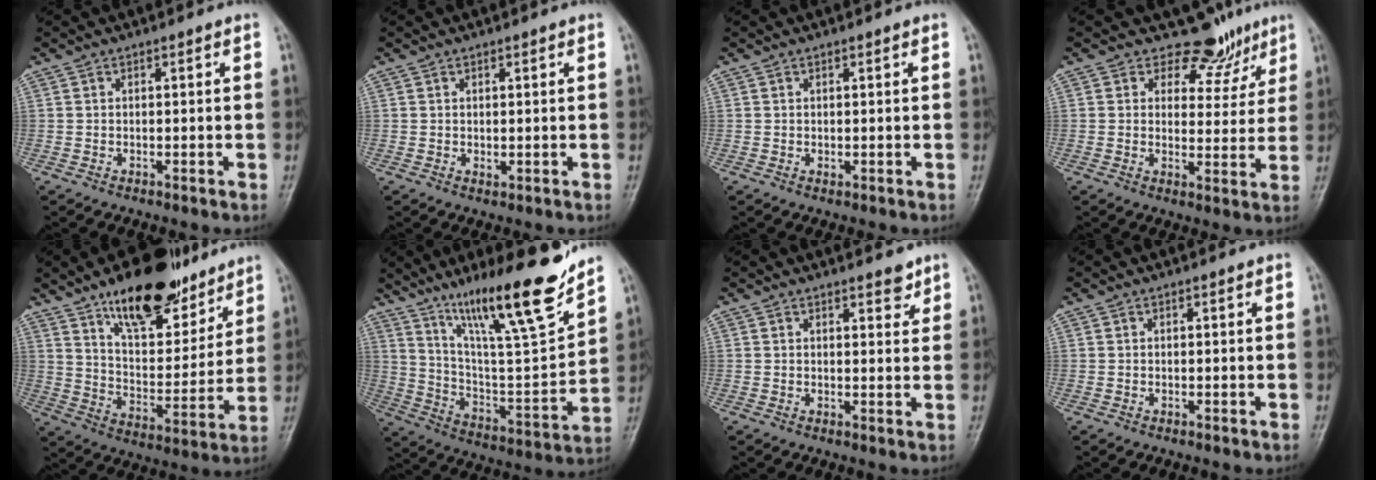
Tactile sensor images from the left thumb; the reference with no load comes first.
{"total": 1.0, "force": [0.5, 0.5, 0.7], "torque": [-0.009, -0.005, 0.010]}
{"total": 0.6, "force": [0.3, 0.3, 0.4], "torque": [-0.004, -0.003, 0.006]}
{"total": 7.7, "force": [6.1, 4.6, 1.2], "torque": [0.019, -0.045, 0.078]}
{"total": 20.6, "force": [14.0, 8.7, 12.3], "torque": [-0.133, -0.074, 0.232]}
{"total": 22.7, "force": [15.9, 3.2, 15.9], "torque": [-0.233, -0.077, 0.273]}
{"total": 2.7, "force": [2.1, 1.1, 1.4], "torque": [-0.006, -0.014, 0.028]}
{"total": 0.0}